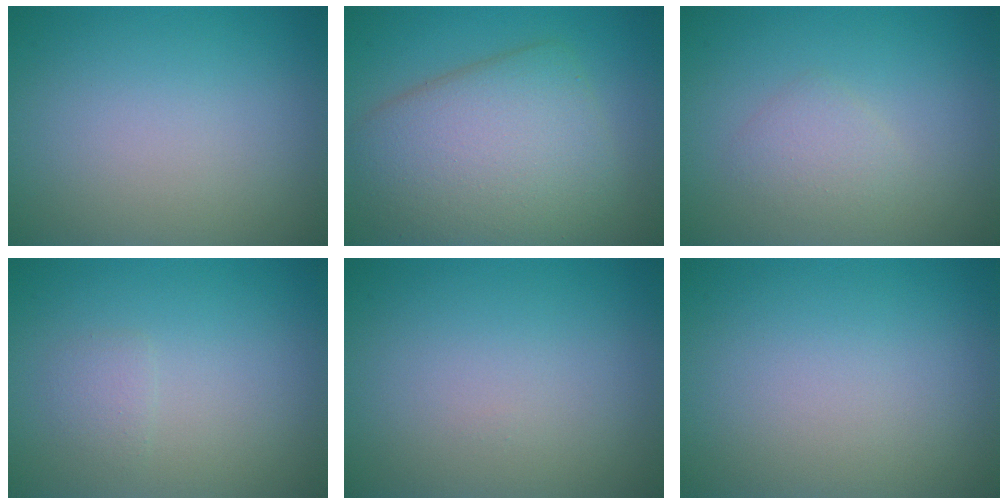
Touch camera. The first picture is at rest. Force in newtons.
{"total": 8.6, "press": 8.6, "slide": 0.3}
{"total": 1.7, "press": 1.7, "slide": 0.1}
{"total": 1.0, "press": 1.0, "slide": 0.1}
{"total": 0.0}
{"total": 0.0}